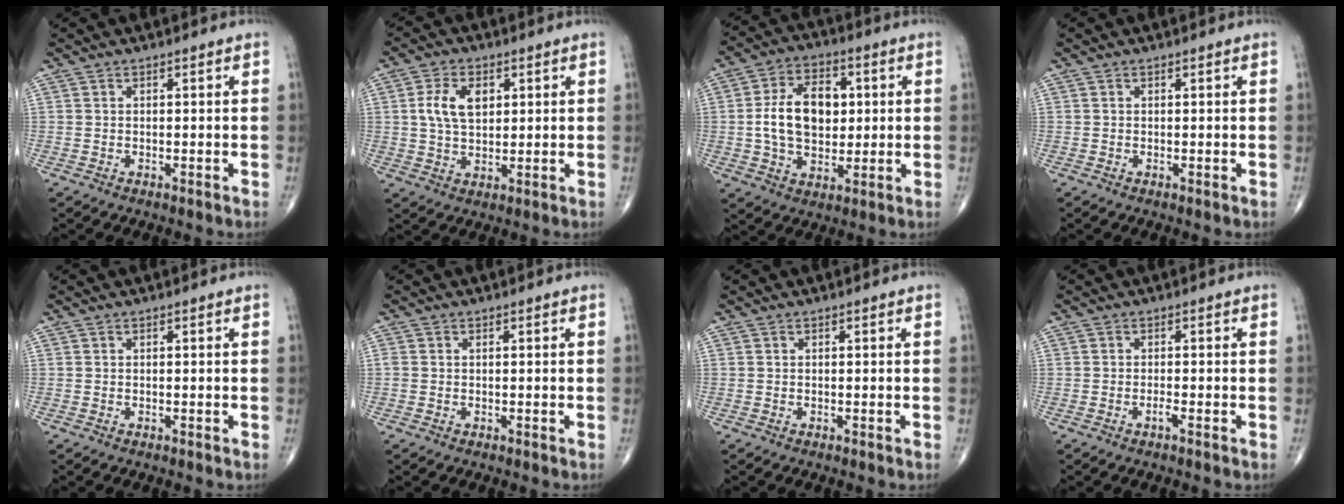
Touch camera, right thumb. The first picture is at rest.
{"total": 7.8, "force": [1.8, 4.8, 5.8], "torque": [-0.100, -0.001, 0.035]}
{"total": 13.3, "force": [1.1, 8.8, 10.0], "torque": [-0.151, 0.009, 0.018]}
{"total": 0.0}
{"total": 0.0}
{"total": 0.6, "force": [0.0, 0.5, 0.3], "torque": [-0.007, 0.003, 0.001]}
{"total": 0.0}
{"total": 0.9, "force": [-0.5, -0.1, 0.7], "torque": [-0.014, 0.000, -0.011]}